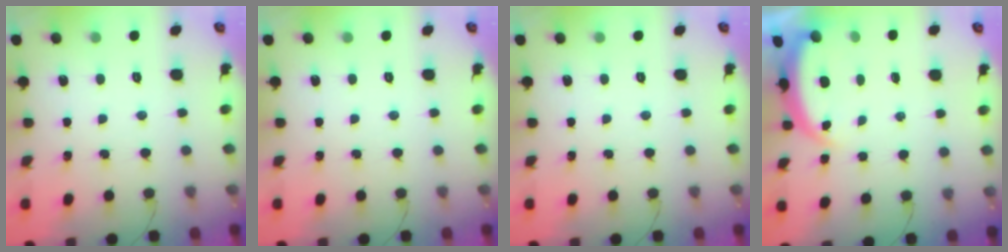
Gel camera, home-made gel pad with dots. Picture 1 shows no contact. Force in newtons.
{"total": 0.0}
{"total": 0.0}
{"total": 5.5, "press": 5.5, "slide": 0.5}